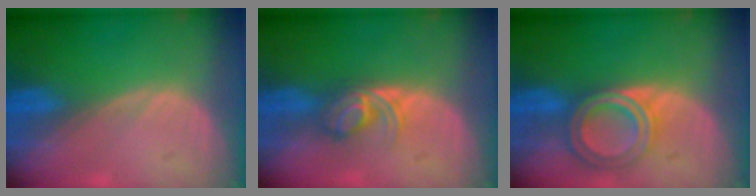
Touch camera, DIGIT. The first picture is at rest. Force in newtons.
{"total": 5.7, "press": 4.7, "slide": 3.3}
{"total": 6.8, "press": 6.0, "slide": 3.1}